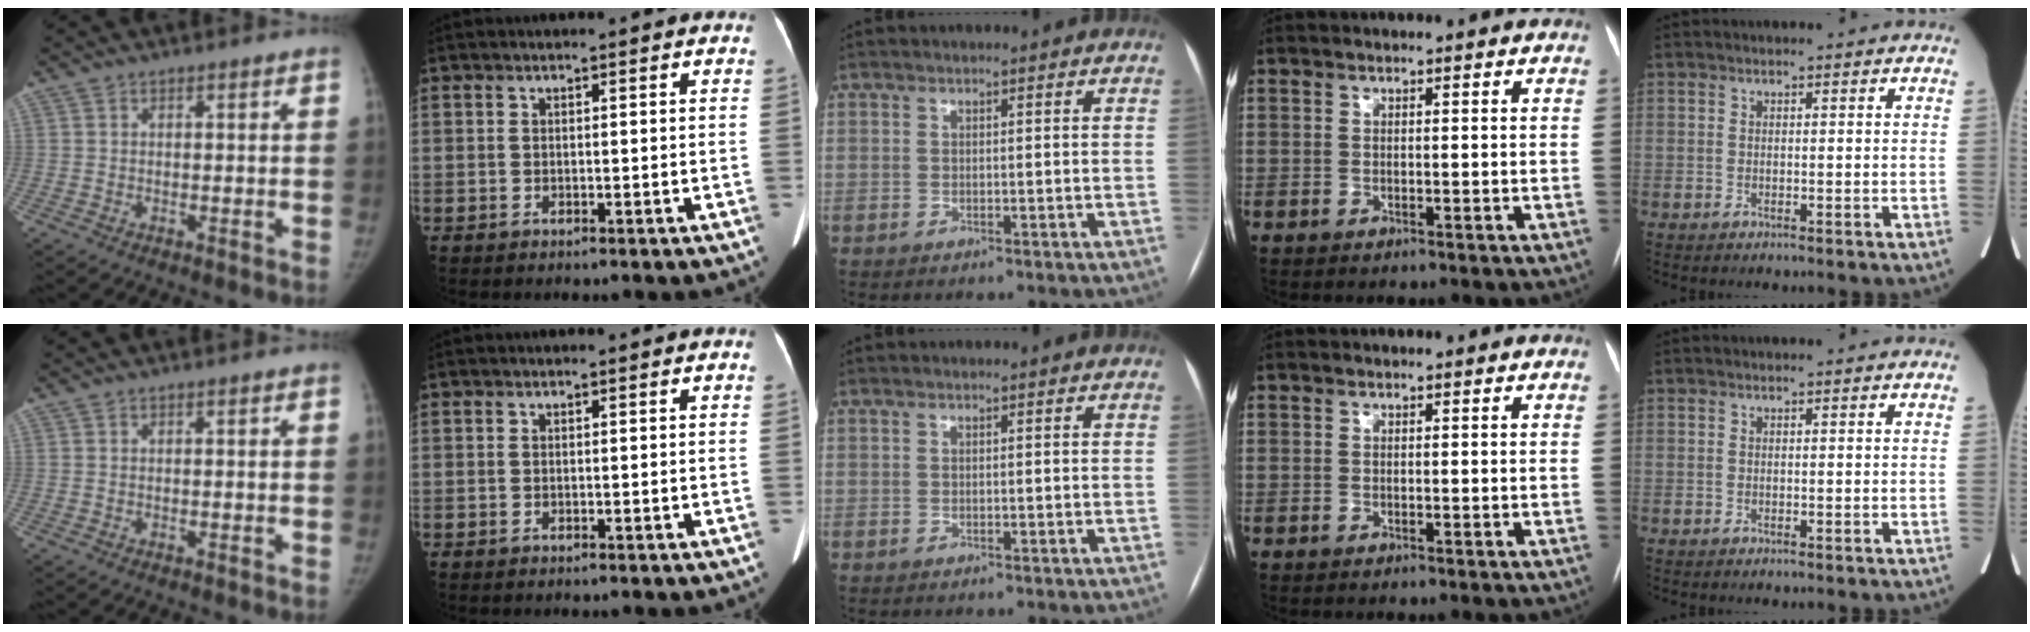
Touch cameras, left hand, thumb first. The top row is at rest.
{}